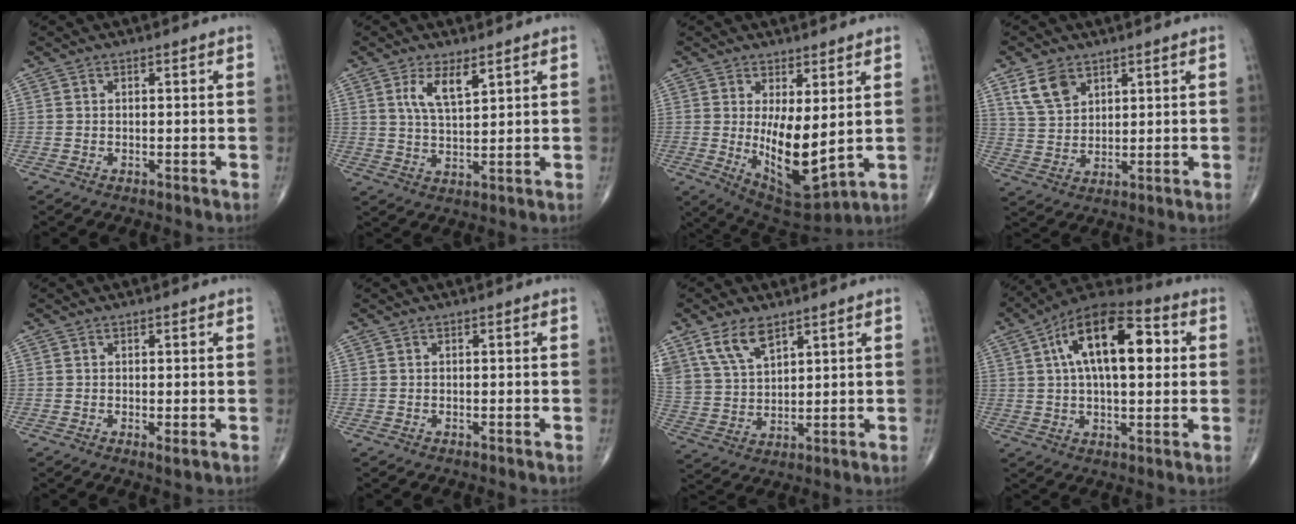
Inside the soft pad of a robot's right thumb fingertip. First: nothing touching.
{"total": 6.1, "force": [3.2, 2.1, 4.7], "torque": [-0.085, -0.020, 0.064]}
{"total": 11.5, "force": [0.7, 4.5, 10.6], "torque": [-0.163, -0.035, 0.030]}
{"total": 6.7, "force": [4.0, 4.2, 3.5], "torque": [-0.056, -0.016, 0.085]}
{"total": 1.0, "force": [0.0, 0.3, 1.0], "torque": [-0.017, -0.006, -0.001]}
{"total": 0.0}
{"total": 8.7, "force": [5.7, 4.3, 5.0], "torque": [-0.090, -0.019, 0.122]}
{"total": 19.0, "force": [4.4, 8.9, 16.1], "torque": [-0.247, 0.020, 0.062]}